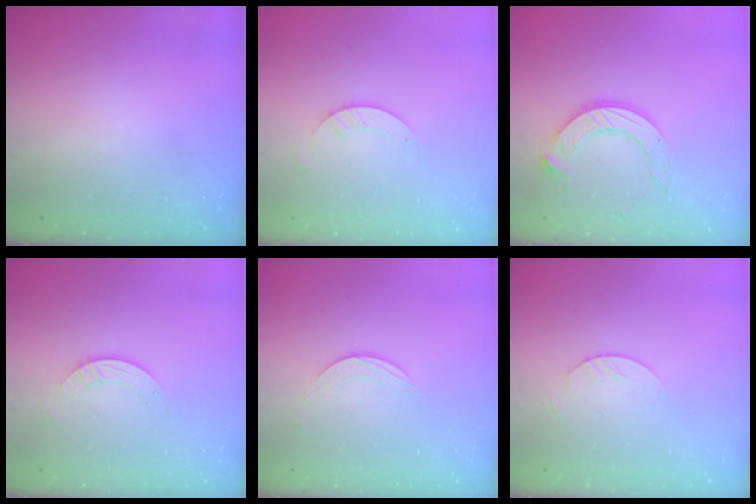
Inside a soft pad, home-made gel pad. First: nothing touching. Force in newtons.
{"total": 3.2, "press": 3.2, "slide": 0.2}
{"total": 11.3, "press": 11.2, "slide": 1.1}
{"total": 3.7, "press": 3.6, "slide": 0.4}
{"total": 2.0, "press": 2.0, "slide": 0.2}
{"total": 2.5, "press": 2.5, "slide": 0.1}